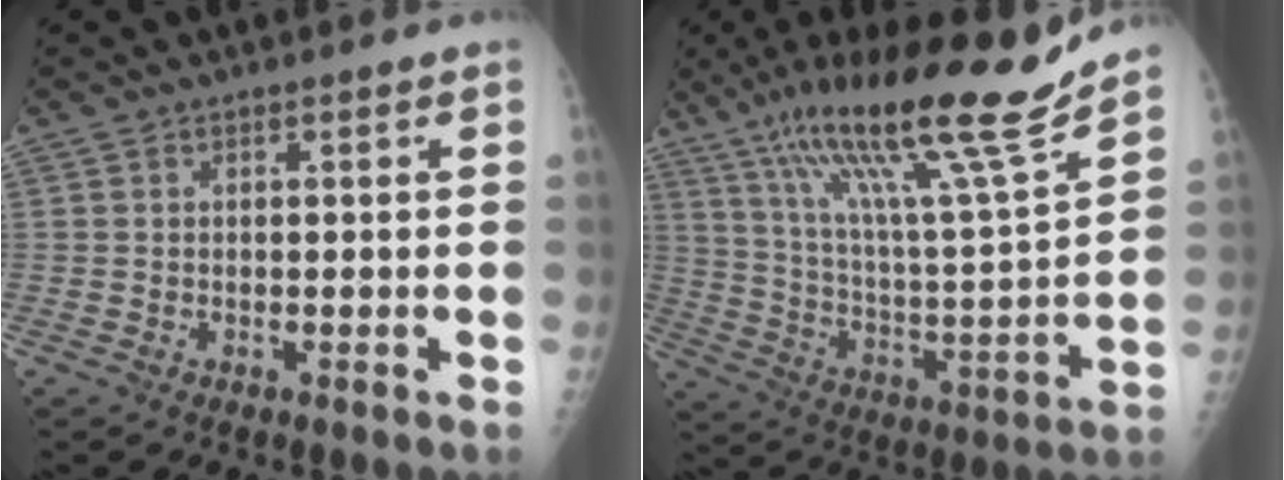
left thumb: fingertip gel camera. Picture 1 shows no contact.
{"total": 24.0, "force": [16.6, 1.8, 17.2], "torque": [-0.270, -0.065, 0.286]}